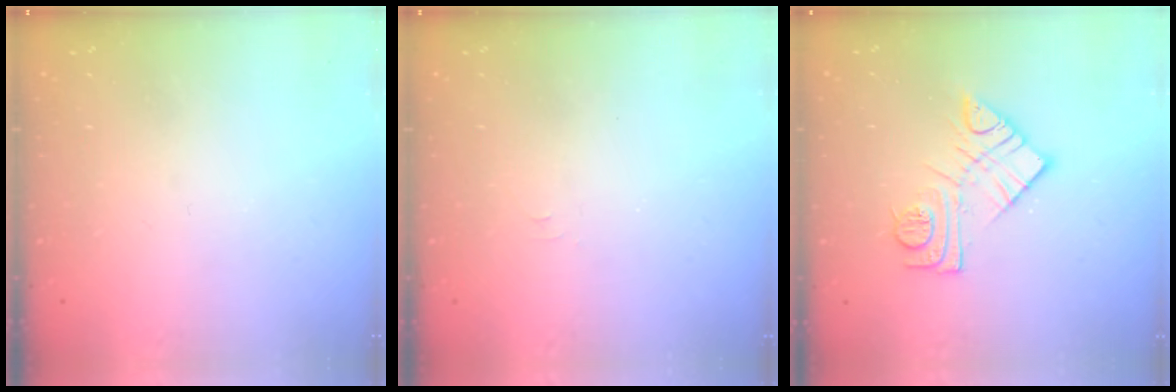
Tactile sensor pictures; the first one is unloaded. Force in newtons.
{"total": 3.6, "press": 3.6, "slide": 0.3}
{"total": 11.7, "press": 11.7, "slide": 0.7}